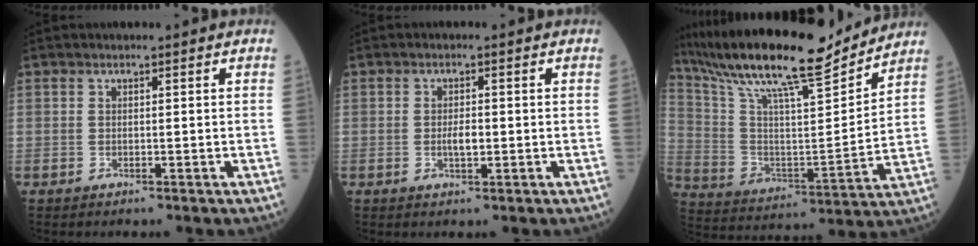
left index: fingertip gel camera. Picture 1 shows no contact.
{"total": 2.1, "force": [-0.2, 0.7, 2.0], "torque": [-0.041, 0.000, -0.002]}
{"total": 22.9, "force": [19.5, 2.2, 11.9], "torque": [-0.232, 0.005, 0.326]}